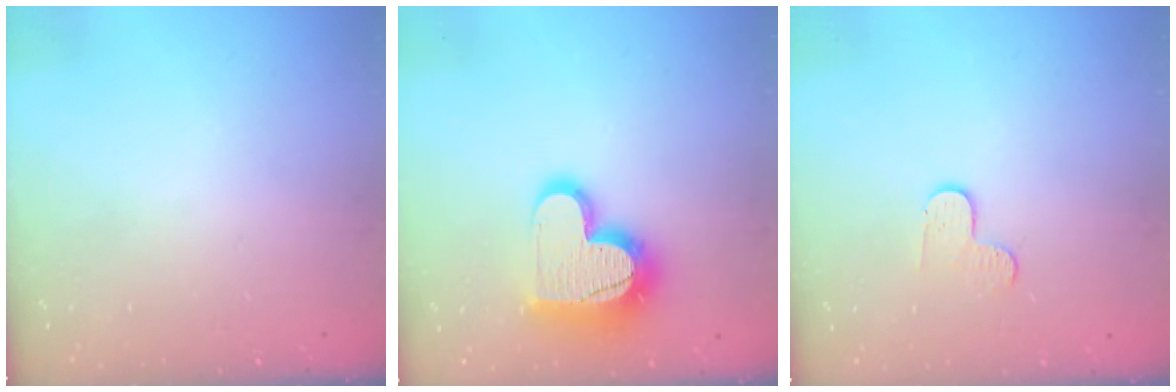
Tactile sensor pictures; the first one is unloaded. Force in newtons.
{"total": 16.7, "press": 16.7, "slide": 1.4}
{"total": 5.2, "press": 5.2, "slide": 0.5}